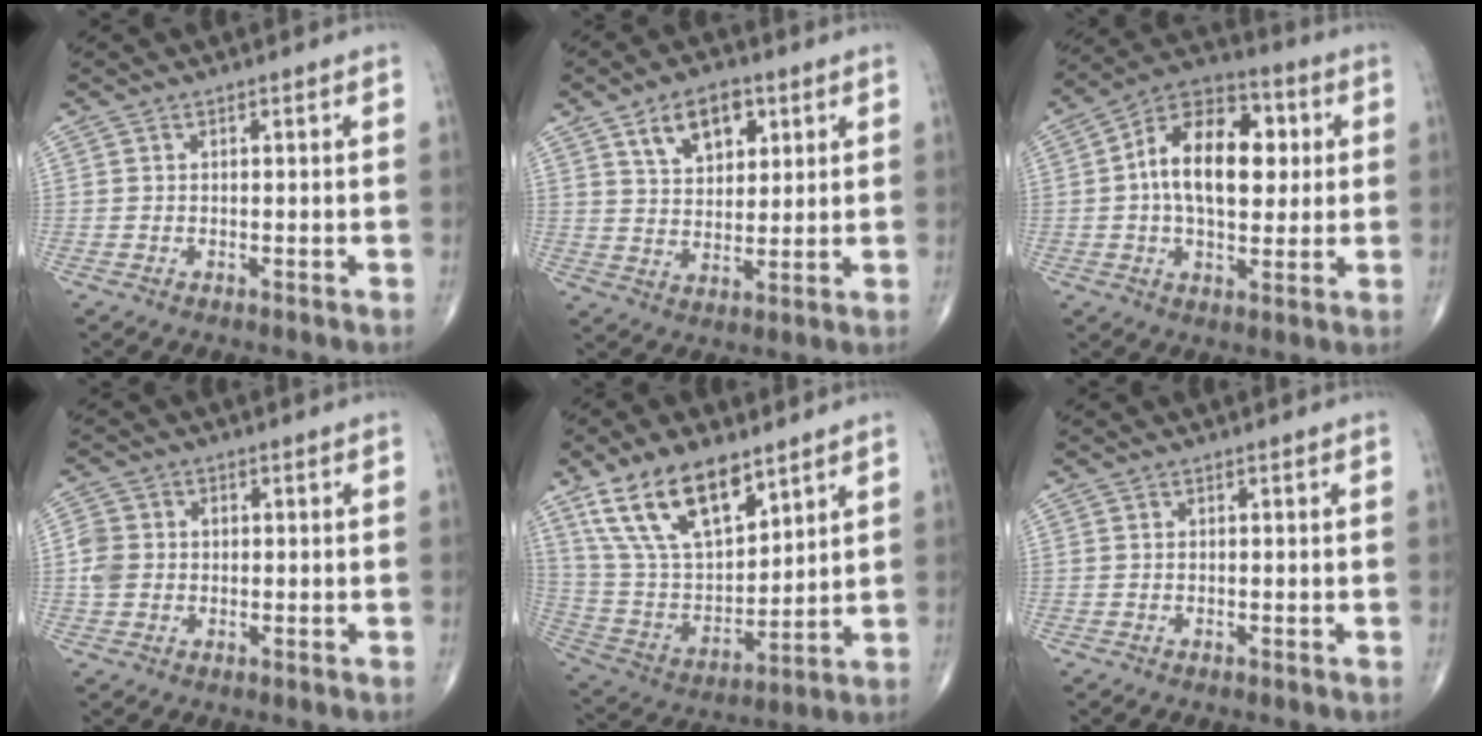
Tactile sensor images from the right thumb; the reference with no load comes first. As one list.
[{"total": 11.5, "force": [5.8, 6.7, 7.3], "torque": [-0.092, -0.025, 0.103]}, {"total": 17.0, "force": [2.2, 10.0, 13.5], "torque": [-0.189, 0.017, 0.026]}, {"total": 4.5, "force": [0.0, 3.9, 2.3], "torque": [-0.042, 0.006, -0.002]}, {"total": 18.6, "force": [11.5, 8.5, 12.0], "torque": [-0.193, -0.045, 0.230]}, {"total": 0.0}]